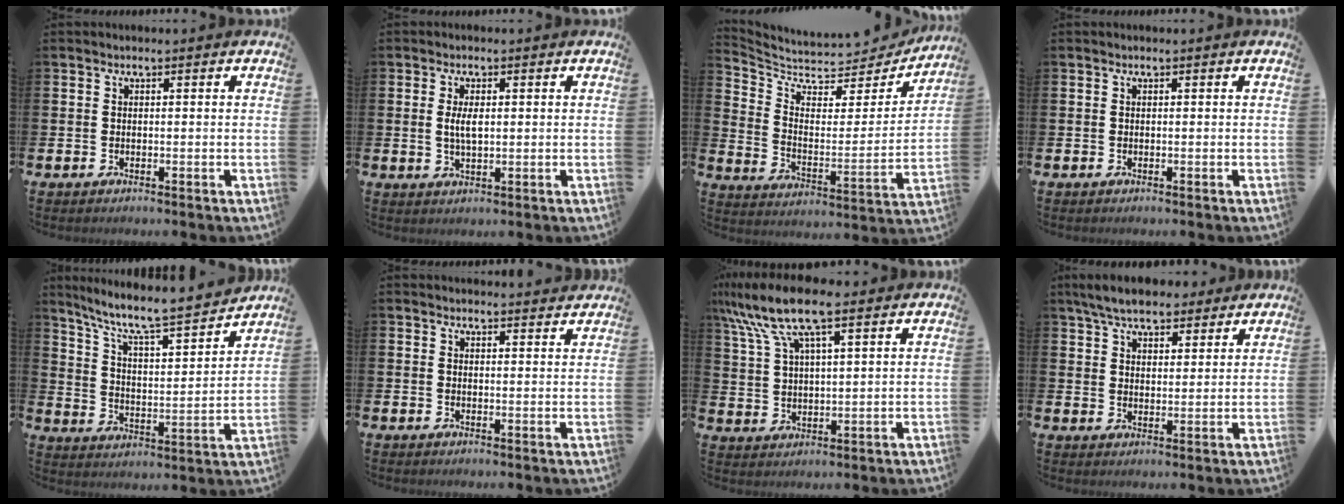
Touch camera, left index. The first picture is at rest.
{"total": 3.0, "force": [0.5, 1.2, 2.7], "torque": [-0.042, 0.000, 0.004]}
{"total": 6.3, "force": [5.7, 2.3, 1.4], "torque": [-0.058, -0.054, 0.092]}
{"total": 0.0}
{"total": 8.5, "force": [7.5, 1.0, 3.8], "torque": [-0.101, -0.057, 0.121]}
{"total": 1.9, "force": [1.9, 0.1, -0.1], "torque": [0.010, -0.013, 0.033]}
{"total": 10.6, "force": [8.0, 2.4, 6.5], "torque": [-0.151, -0.013, 0.144]}
{"total": 6.6, "force": [6.1, 1.8, 1.9], "torque": [-0.052, -0.014, 0.112]}